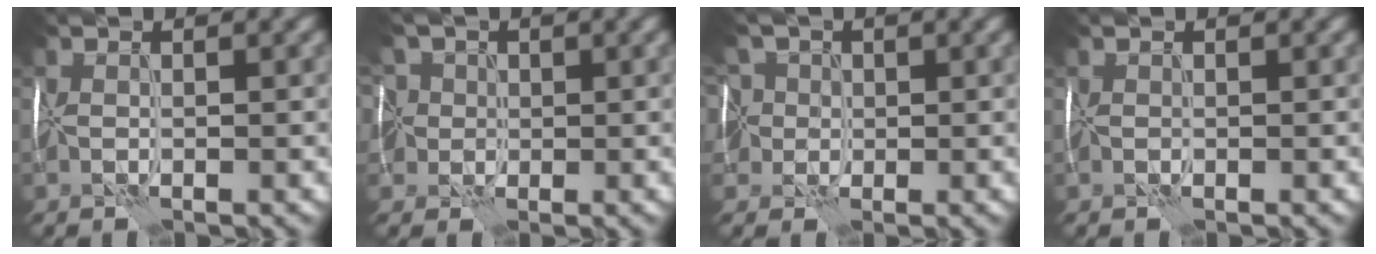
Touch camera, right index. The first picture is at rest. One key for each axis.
{"total": 6.3, "fx": 1.6, "fy": 5.1, "fz": 3.3, "tx": -0.051, "ty": 0.025, "tz": -0.004}
{"total": 6.9, "fx": 1.5, "fy": 5.5, "fz": 4.0, "tx": -0.069, "ty": 0.029, "tz": -0.012}
{"total": 0.0}